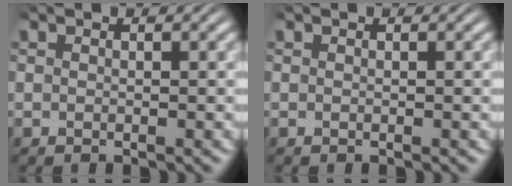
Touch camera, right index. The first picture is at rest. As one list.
[{"total": 0.0}]